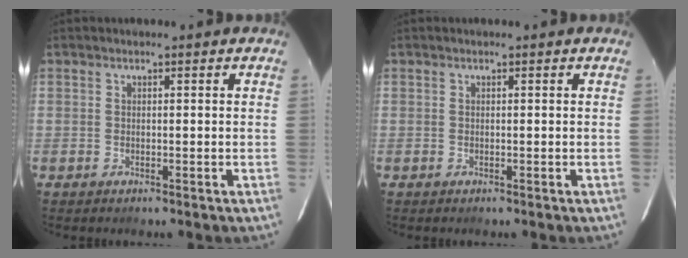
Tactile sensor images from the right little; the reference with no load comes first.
{"total": 0.0}